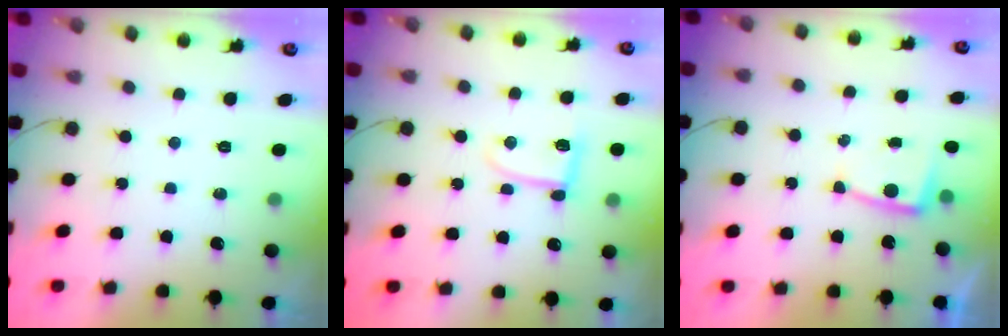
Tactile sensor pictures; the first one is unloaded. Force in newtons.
{"total": 5.6, "press": 5.6, "slide": 0.5}
{"total": 3.7, "press": 3.7, "slide": 0.4}